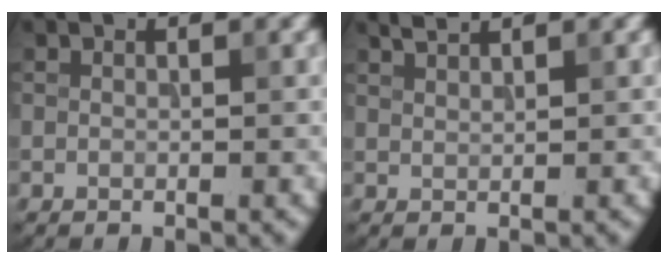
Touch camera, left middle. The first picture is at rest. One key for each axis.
{"total": 1.2, "fx": 1.1, "fy": 0.1, "fz": 0.4, "tx": -0.006, "ty": 0.000, "tz": 0.022}